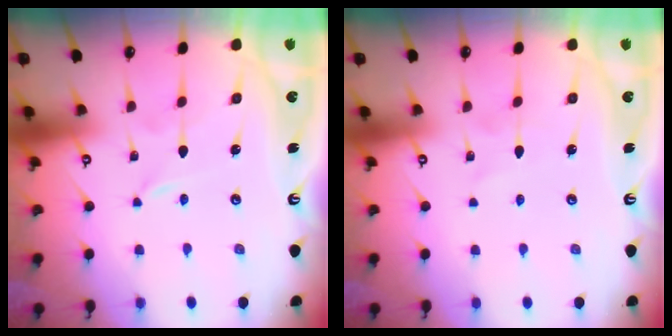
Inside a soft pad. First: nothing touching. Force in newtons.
{"total": 2.3, "press": 2.3, "slide": 0.2}